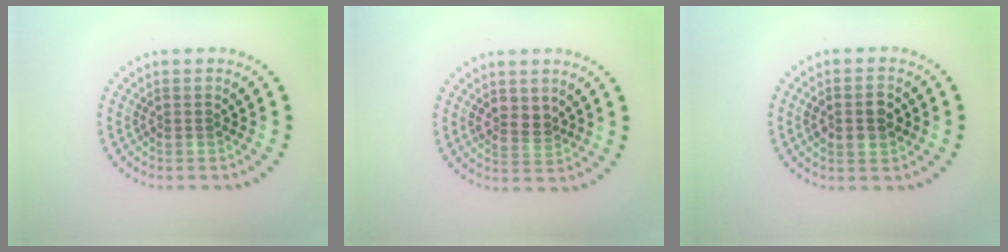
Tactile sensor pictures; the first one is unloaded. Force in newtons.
{"total": 2.0, "press": 1.9, "slide": 0.7}
{"total": 2.7, "press": 2.7, "slide": 0.3}